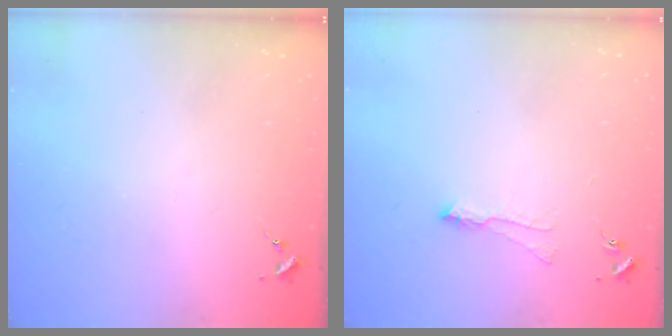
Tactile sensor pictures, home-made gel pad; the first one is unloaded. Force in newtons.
{"total": 6.5, "press": 6.5, "slide": 0.6}